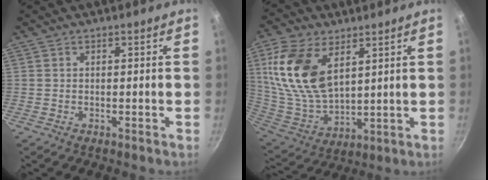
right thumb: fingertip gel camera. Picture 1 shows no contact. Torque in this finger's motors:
{"motor_torque": [0.28, 2.59, 1.74, 0.50, 0.47]}